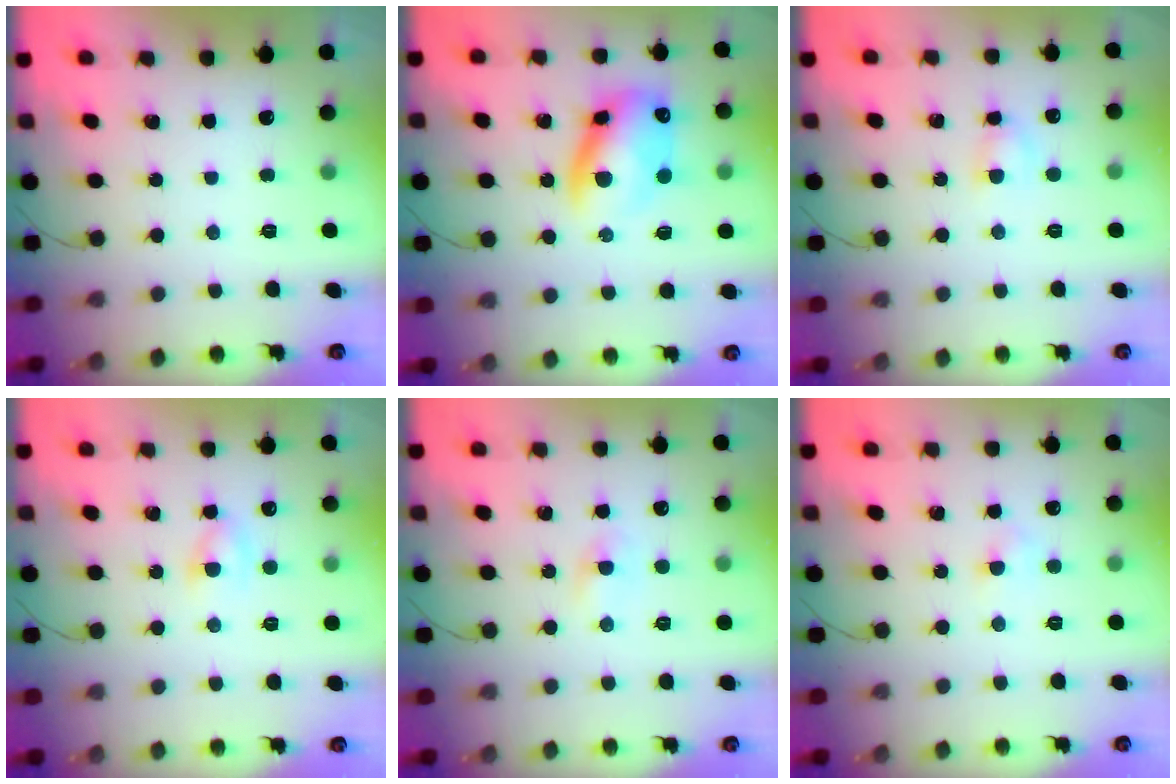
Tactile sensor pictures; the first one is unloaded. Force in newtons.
{"total": 12.3, "press": 11.9, "slide": 3.0}
{"total": 2.7, "press": 2.5, "slide": 1.0}
{"total": 2.7, "press": 2.4, "slide": 1.2}
{"total": 1.2, "press": 1.0, "slide": 0.7}
{"total": 3.1, "press": 2.9, "slide": 1.0}